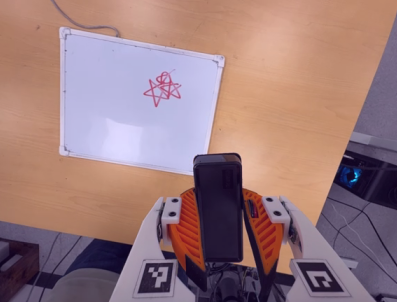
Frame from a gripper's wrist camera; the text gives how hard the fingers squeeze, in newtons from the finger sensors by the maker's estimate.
{"total": 9.7, "left": 8.3, "right": 11.2}